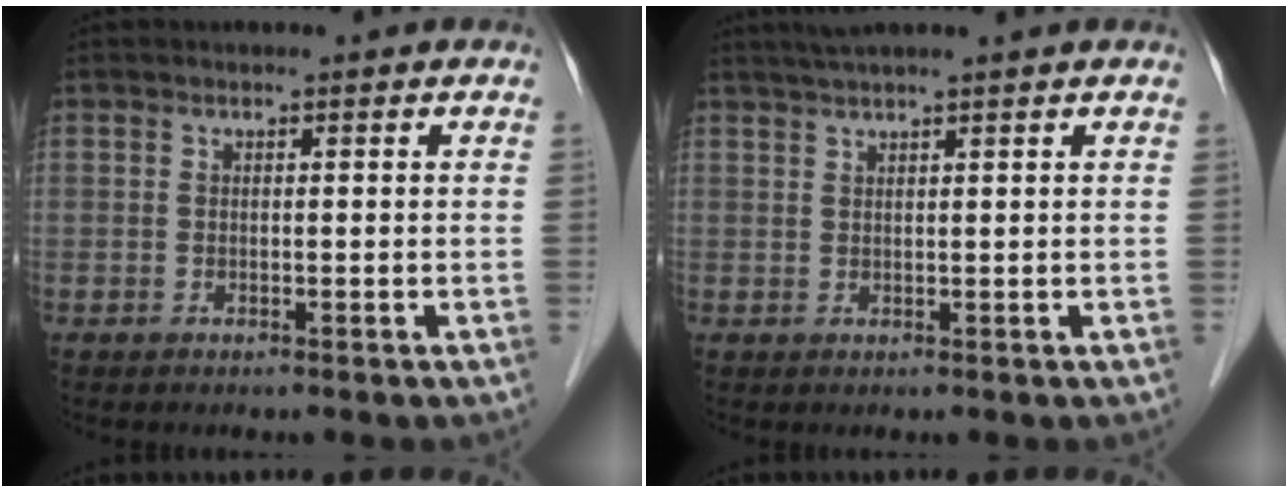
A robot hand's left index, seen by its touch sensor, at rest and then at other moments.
{"total": 4.7, "force": [3.9, -0.6, 2.4], "torque": [-0.035, 0.032, 0.067]}